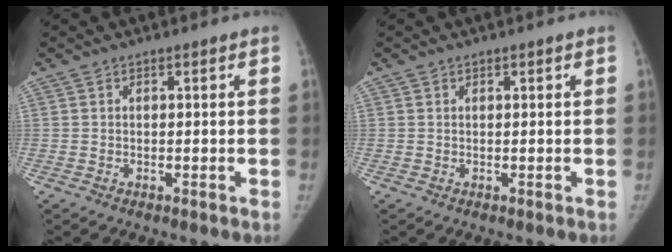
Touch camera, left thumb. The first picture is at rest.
{"total": 0.0}